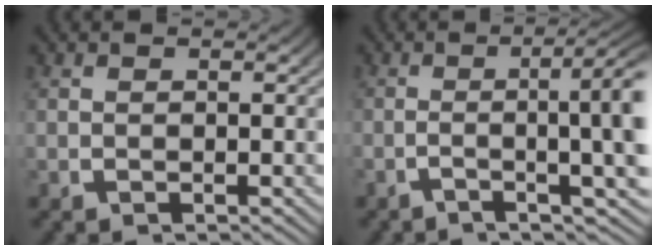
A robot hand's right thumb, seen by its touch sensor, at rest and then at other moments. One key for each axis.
{"total": 7.9, "fx": -0.7, "fy": 2.1, "fz": 7.6, "tx": -0.101, "ty": 0.003, "tz": -0.018}